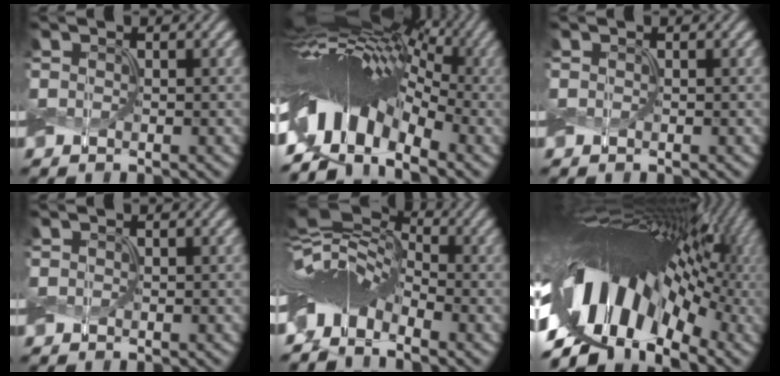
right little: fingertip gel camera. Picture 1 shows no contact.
{"total": 14.1, "force": [-4.9, 7.1, 11.2], "torque": [-0.201, 0.022, -0.087]}
{"total": 0.0}
{"total": 0.0}
{"total": 9.2, "force": [-3.5, 4.7, 7.1], "torque": [-0.125, 0.017, -0.091]}
{"total": 18.4, "force": [-4.2, 9.6, 15.1], "torque": [-0.248, 0.006, -0.084]}